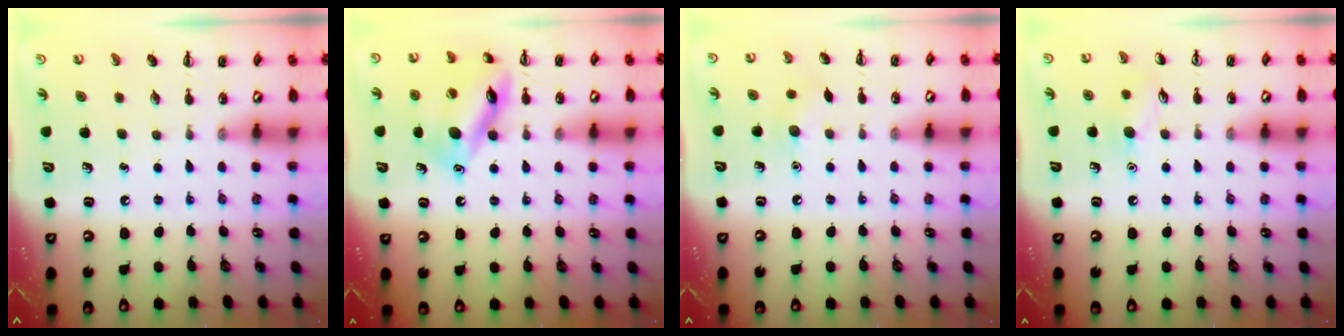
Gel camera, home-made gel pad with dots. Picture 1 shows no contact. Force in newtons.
{"total": 14.4, "press": 14.3, "slide": 1.1}
{"total": 6.4, "press": 6.2, "slide": 1.8}
{"total": 6.8, "press": 6.7, "slide": 1.5}